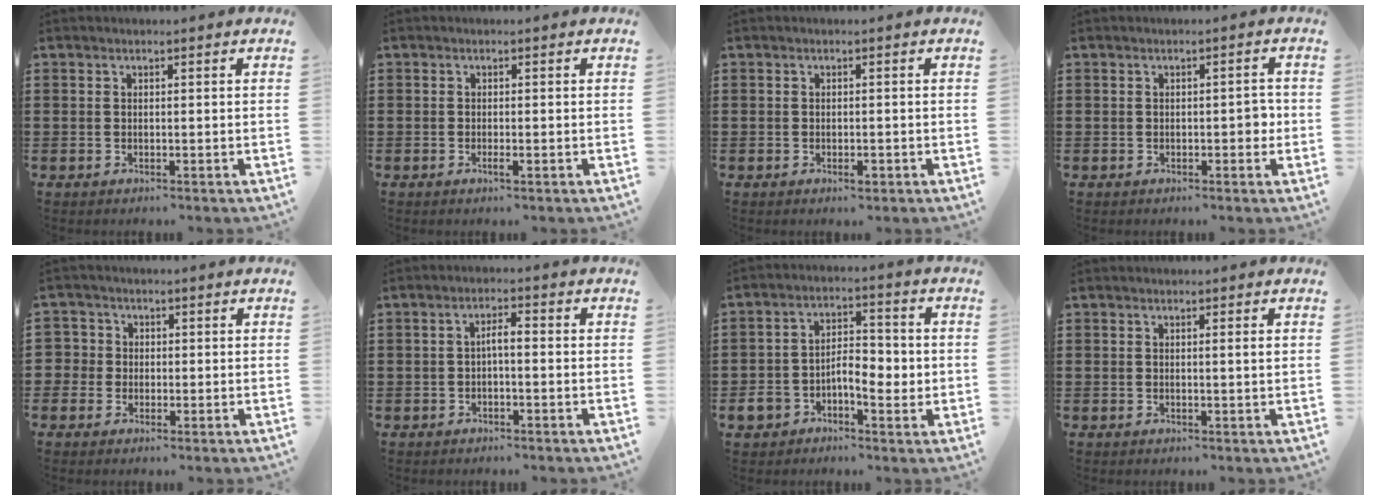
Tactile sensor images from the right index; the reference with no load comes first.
{"total": 0.9, "force": [-0.4, -0.1, 0.8], "torque": [-0.016, -0.008, -0.005]}
{"total": 0.9, "force": [-0.5, 0.4, 0.7], "torque": [-0.016, -0.006, -0.007]}
{"total": 2.0, "force": [-0.4, 1.0, 1.7], "torque": [-0.024, -0.001, -0.010]}
{"total": 2.7, "force": [-0.1, 2.6, 0.2], "torque": [-0.019, 0.008, -0.005]}
{"total": 2.2, "force": [-0.6, 0.5, 2.0], "torque": [-0.038, 0.004, -0.013]}
{"total": 6.6, "force": [-2.1, 4.2, 4.5], "torque": [-0.098, 0.008, -0.045]}
{"total": 1.0, "force": [0.2, -0.1, 0.9], "torque": [-0.017, 0.001, 0.002]}